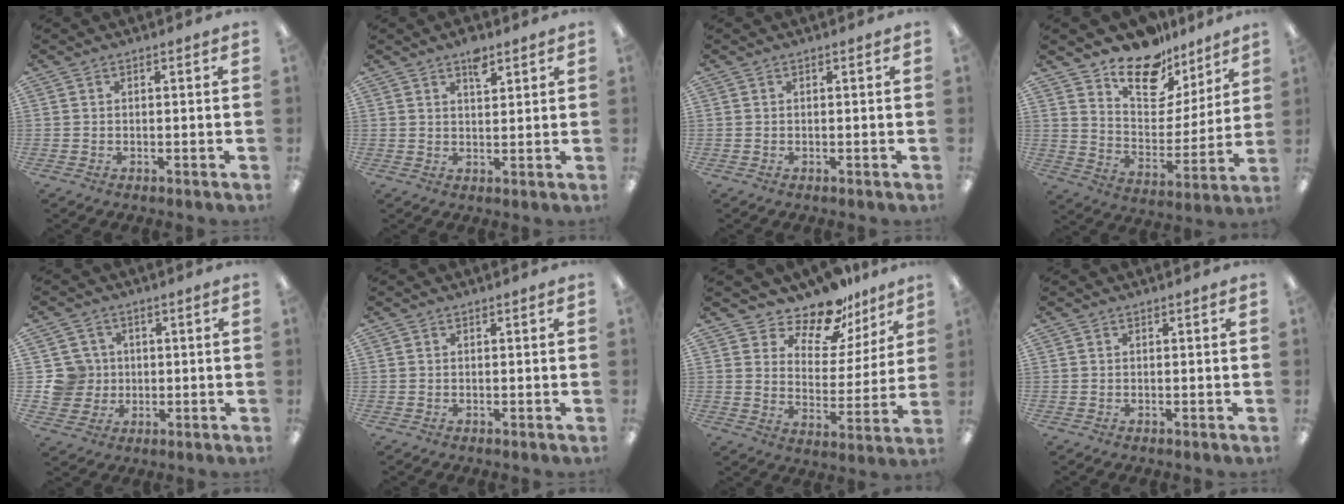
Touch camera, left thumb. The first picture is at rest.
{"total": 4.5, "force": [3.1, 1.9, 2.6], "torque": [-0.034, -0.012, 0.051]}
{"total": 0.0}
{"total": 15.1, "force": [12.3, 7.4, 4.8], "torque": [-0.086, -0.097, 0.226]}
{"total": 7.9, "force": [1.0, 7.7, 1.3], "torque": [-0.039, 0.006, 0.025]}
{"total": 0.0}
{"total": 12.9, "force": [11.0, 5.3, 4.2], "torque": [-0.075, -0.085, 0.198]}
{"total": 0.0}